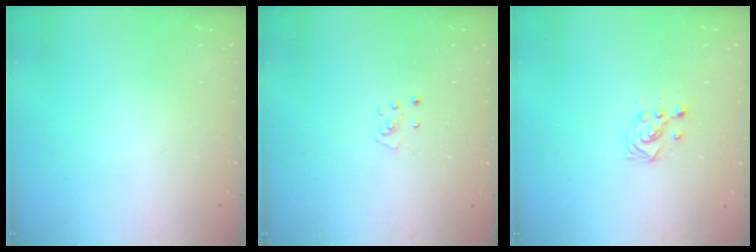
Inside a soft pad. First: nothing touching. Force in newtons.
{"total": 3.5, "press": 3.5, "slide": 0.3}
{"total": 2.9, "press": 2.9, "slide": 0.3}